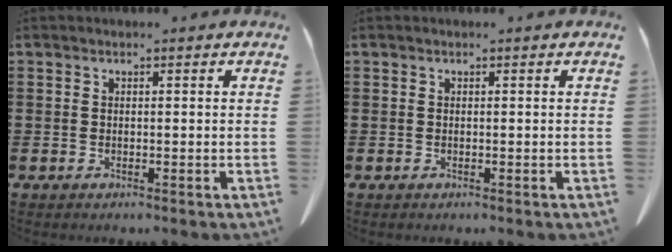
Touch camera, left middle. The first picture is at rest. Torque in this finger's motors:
{"motor_torque": [-0.07, 0.07, 0.00, 0.00]}